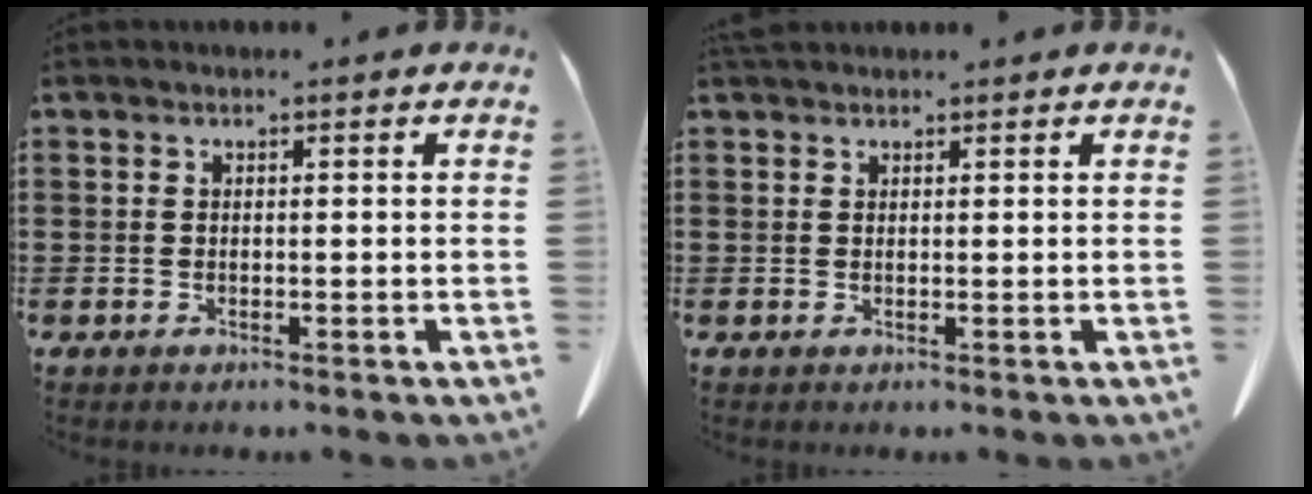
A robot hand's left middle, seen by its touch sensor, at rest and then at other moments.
{"total": 1.2, "force": [1.1, 0.4, 0.4], "torque": [-0.011, 0.001, 0.021]}